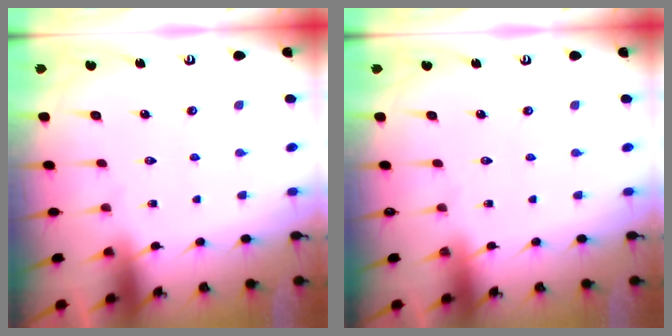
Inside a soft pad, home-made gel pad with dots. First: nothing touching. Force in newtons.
{"total": 0.0}